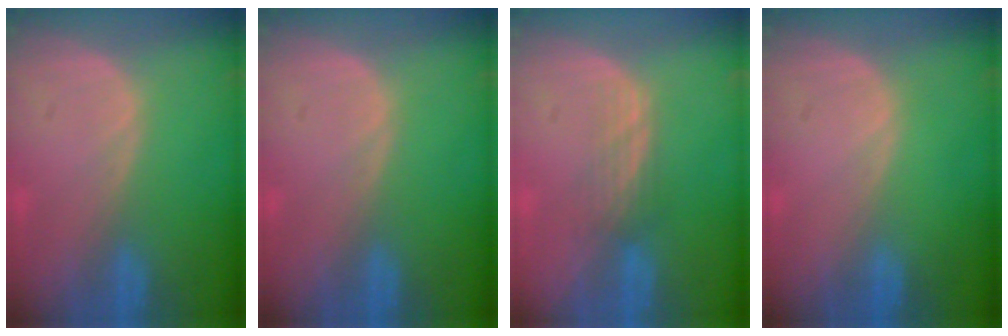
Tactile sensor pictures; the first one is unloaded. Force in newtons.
{"total": 0.0}
{"total": 2.8, "press": 2.5, "slide": 1.2}
{"total": 0.0}